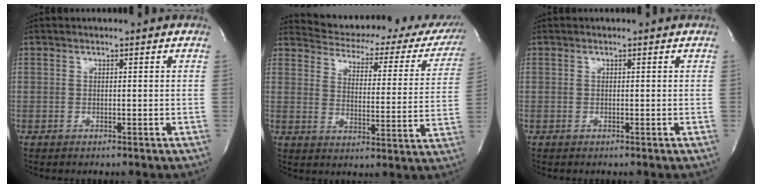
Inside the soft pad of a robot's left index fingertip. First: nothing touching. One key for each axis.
{"total": 24.8, "fx": 22.5, "fy": 6.5, "fz": 8.1, "tx": -0.113, "ty": -0.056, "tz": 0.261}
{"total": 0.0}